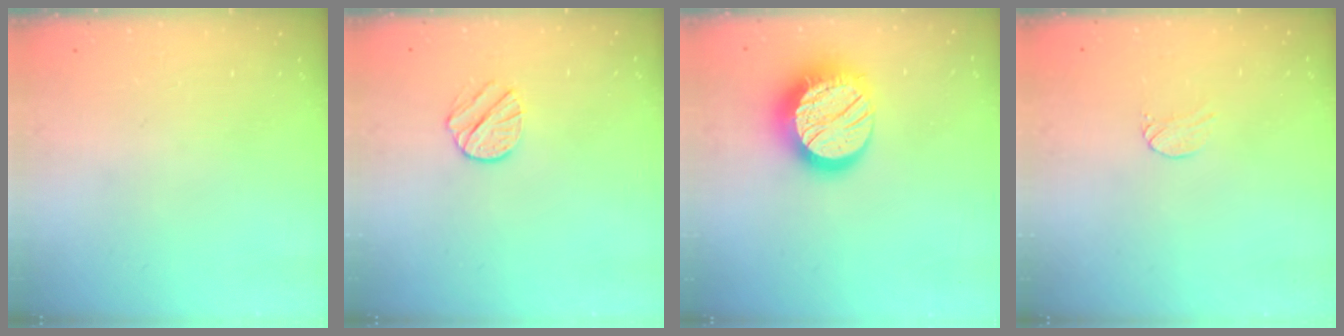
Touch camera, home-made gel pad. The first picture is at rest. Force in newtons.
{"total": 7.7, "press": 7.7, "slide": 0.3}
{"total": 18.1, "press": 18.1, "slide": 1.0}
{"total": 5.4, "press": 5.3, "slide": 0.5}